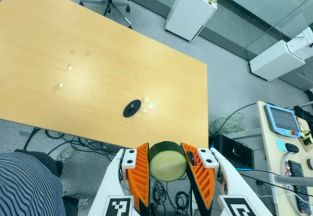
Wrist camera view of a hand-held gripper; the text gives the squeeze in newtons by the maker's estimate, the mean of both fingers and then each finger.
{"total": 11.1, "left": 10.1, "right": 12.1}